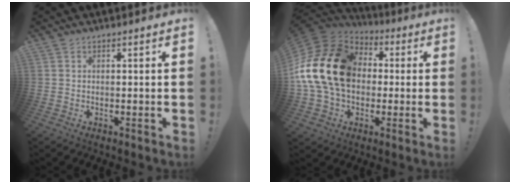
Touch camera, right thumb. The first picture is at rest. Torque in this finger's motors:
{"motor_torque": [2.52, 2.49, 1.72, -1.05, 0.63]}